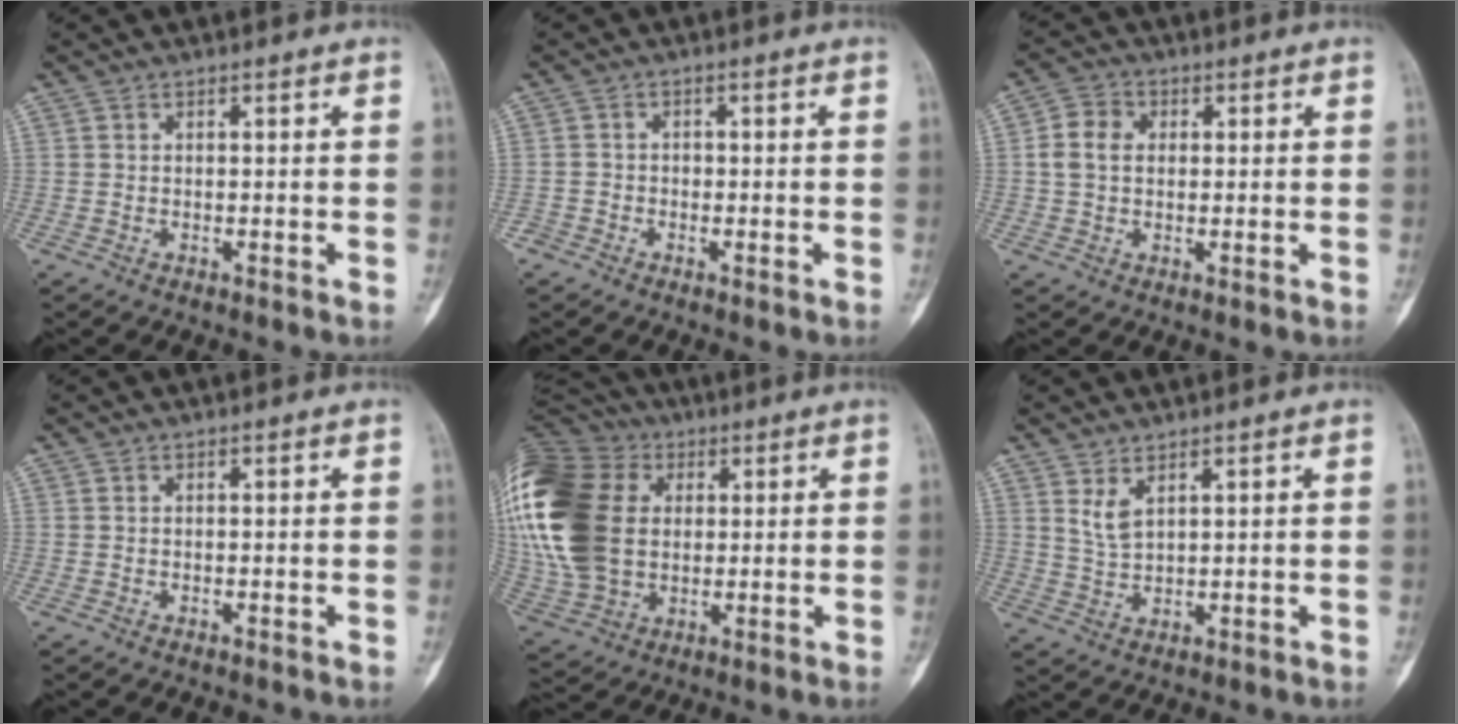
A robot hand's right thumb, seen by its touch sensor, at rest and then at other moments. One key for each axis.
{"total": 2.6, "fx": -1.7, "fy": 1.9, "fz": -0.6, "tx": 0.025, "ty": 0.012, "tz": -0.040}
{"total": 5.5, "fx": 0.7, "fy": 4.3, "fz": 3.4, "tx": -0.055, "ty": 0.013, "tz": 0.006}
{"total": 0.0}
{"total": 28.0, "fx": 4.5, "fy": 20.4, "fz": 18.5, "tx": -0.426, "ty": 0.030, "tz": 0.094}
{"total": 3.6, "fx": 2.1, "fy": 1.4, "fz": 2.5, "tx": -0.049, "ty": -0.017, "tz": 0.051}